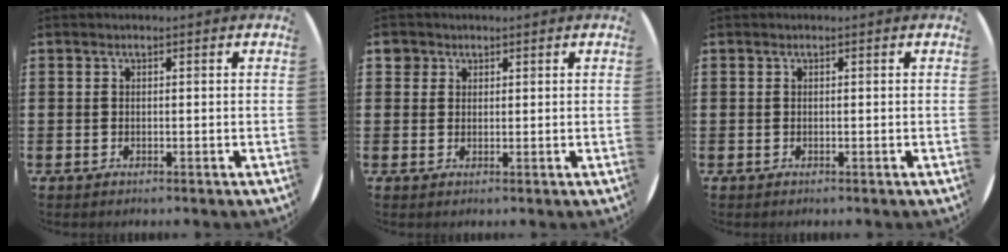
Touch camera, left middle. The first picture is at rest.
{"total": 1.8, "force": [1.4, 1.2, 0.1], "torque": [0.005, 0.002, 0.025]}
{"total": 0.0}